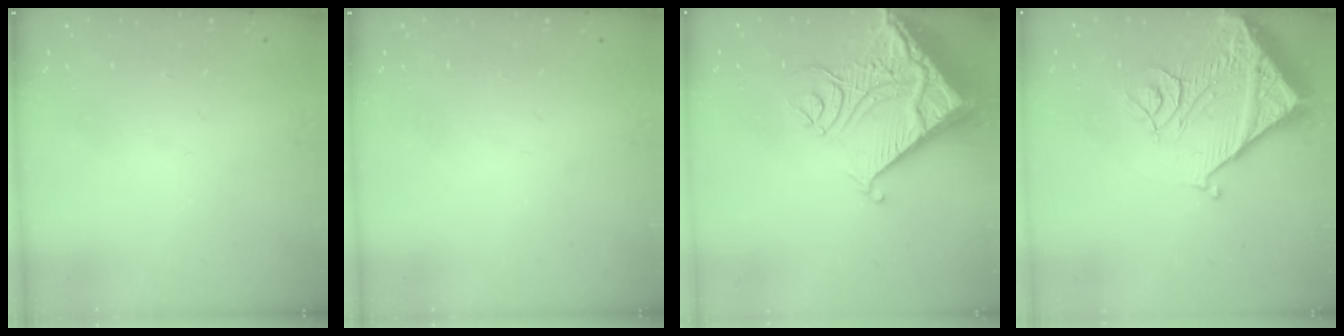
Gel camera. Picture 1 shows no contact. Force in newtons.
{"total": 0.0}
{"total": 19.5, "press": 19.4, "slide": 2.7}
{"total": 14.6, "press": 14.5, "slide": 2.0}